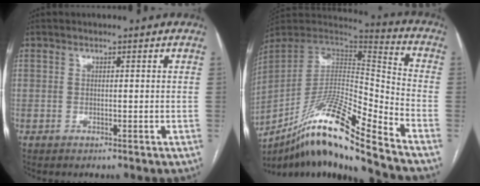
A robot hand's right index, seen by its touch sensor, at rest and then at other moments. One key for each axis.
{"total": 19.2, "fx": -14.0, "fy": 0.3, "fz": 13.1, "tx": -0.263, "ty": -0.007, "tz": -0.258}